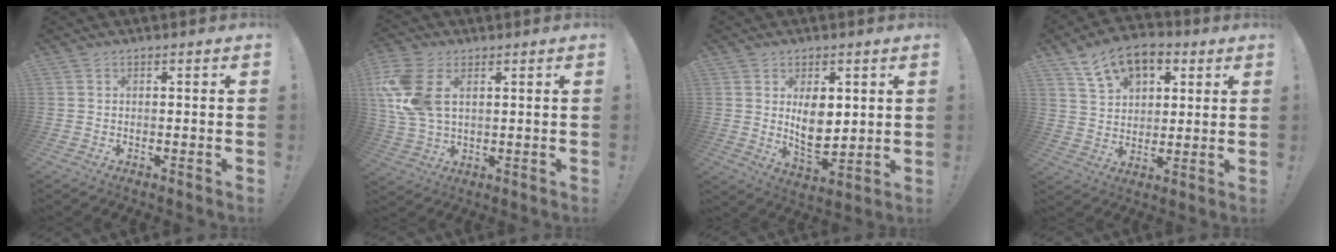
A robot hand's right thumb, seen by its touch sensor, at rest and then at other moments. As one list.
[{"total": 13.2, "force": [3.9, 8.1, 9.6], "torque": [-0.199, -0.011, 0.074]}, {"total": 9.3, "force": [2.7, 5.6, 6.9], "torque": [-0.111, -0.030, 0.049]}, {"total": 12.9, "force": [7.1, 8.3, 6.8], "torque": [-0.105, -0.030, 0.135]}]